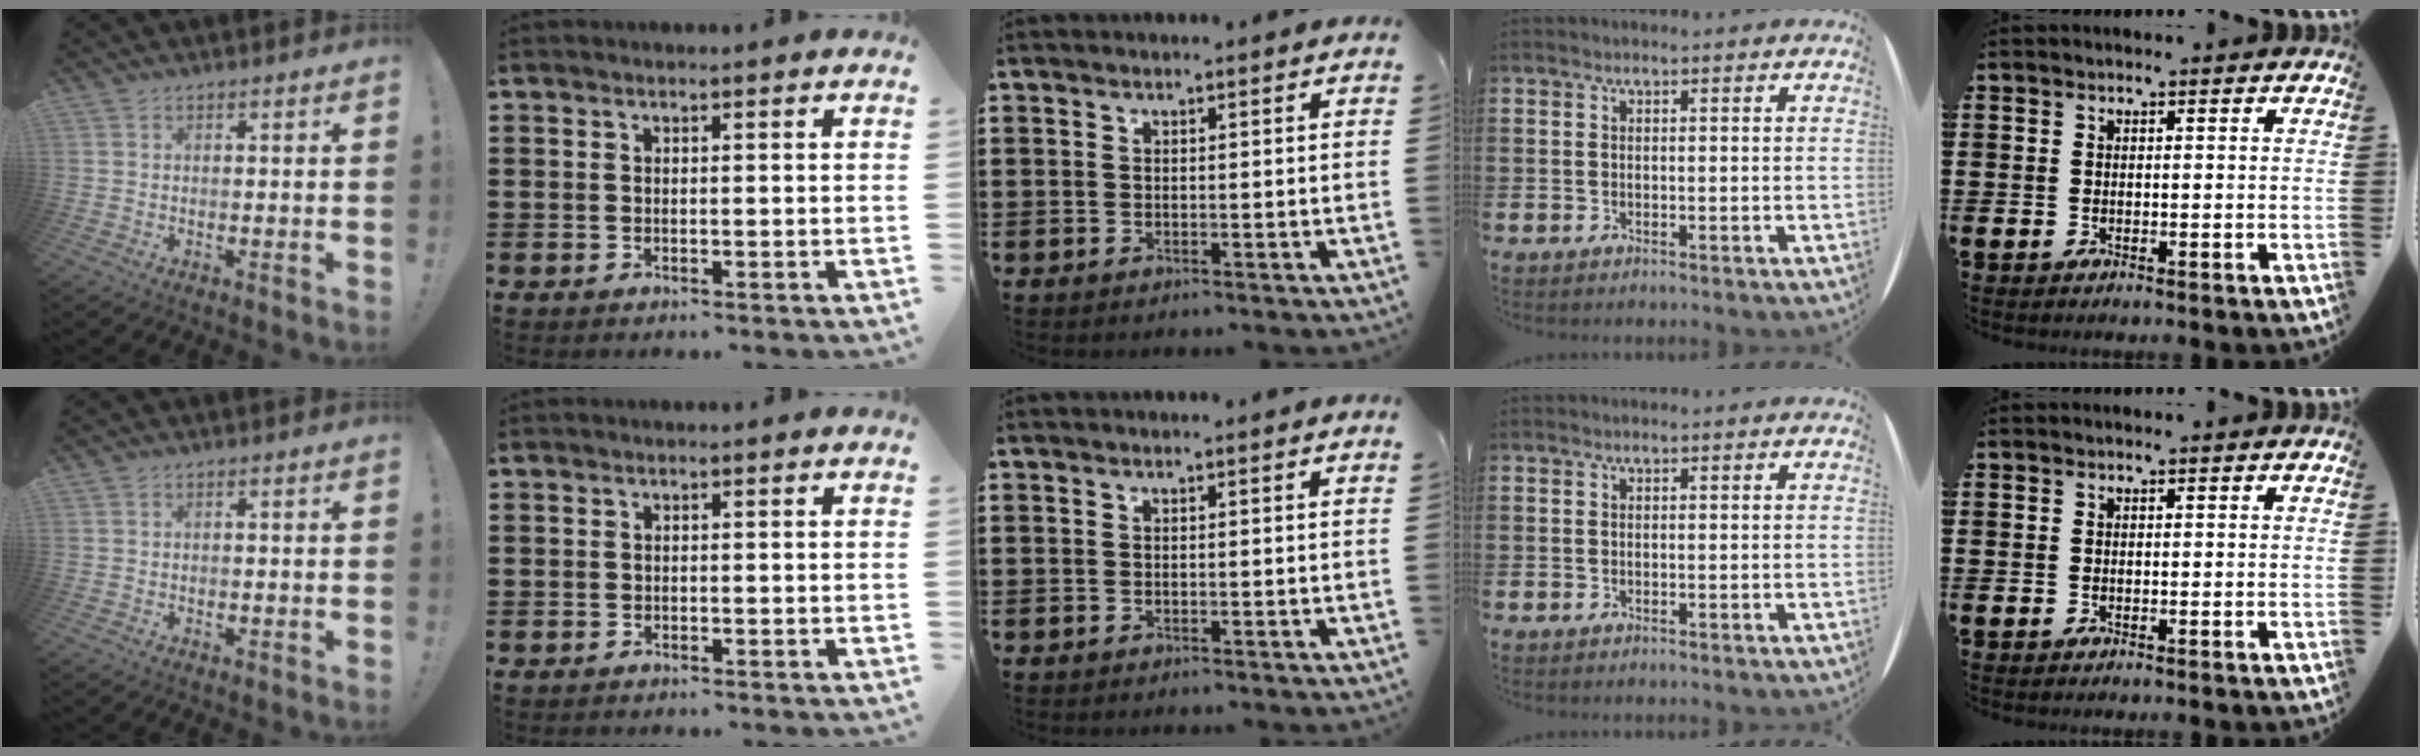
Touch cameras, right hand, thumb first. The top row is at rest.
{"index": {"total": 0.5, "force": [-0.4, 0.3, -0.1], "torque": [0.003, 0.003, -0.011]}}